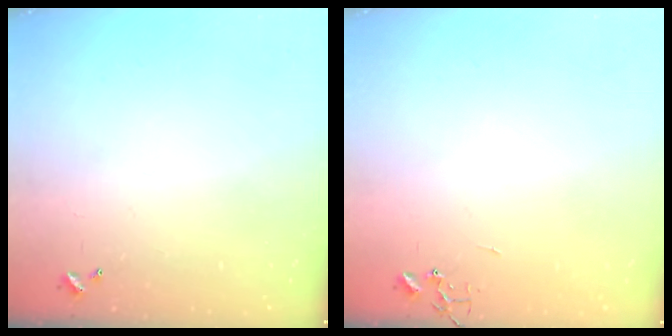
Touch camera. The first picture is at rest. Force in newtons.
{"total": 0.0}